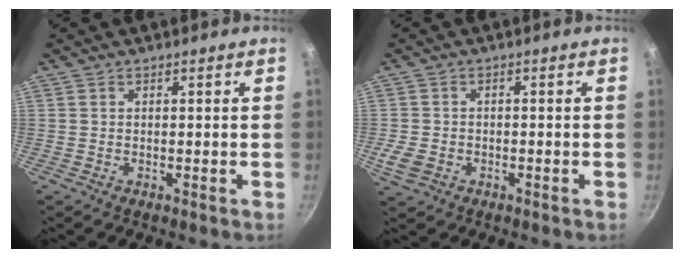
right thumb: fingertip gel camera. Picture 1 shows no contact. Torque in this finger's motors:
{"motor_torque": [0.19, 0.07, 0.30, 0.07, 0.02]}